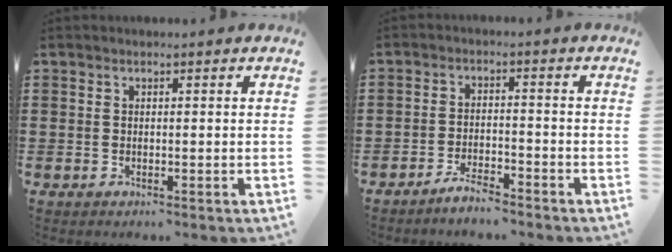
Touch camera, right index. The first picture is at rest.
{"total": 3.4, "force": [-3.3, 0.2, 0.8], "torque": [-0.017, 0.006, -0.065]}